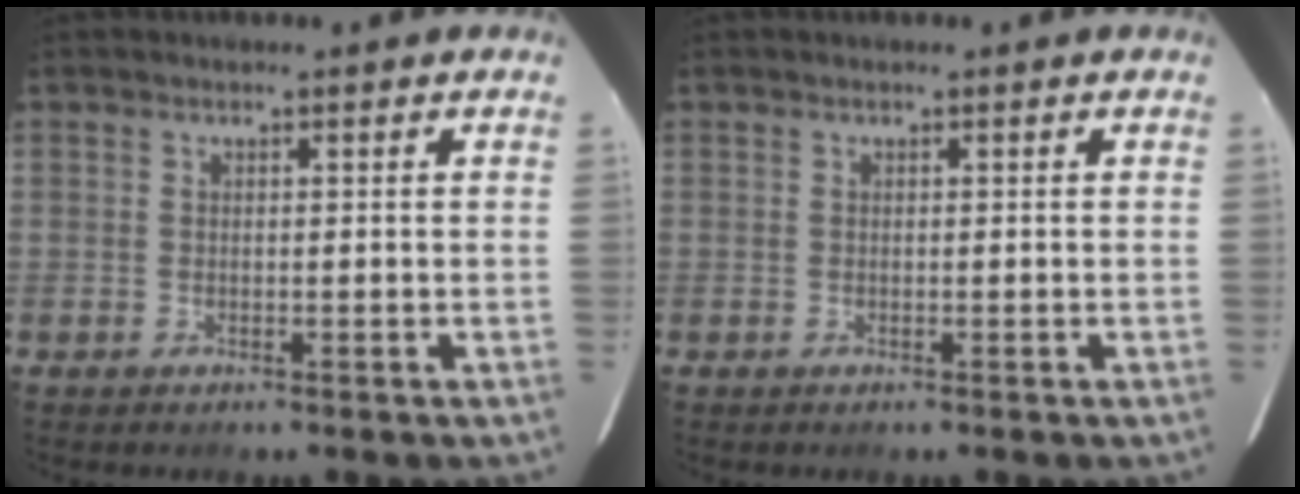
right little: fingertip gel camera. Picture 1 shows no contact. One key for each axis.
{"total": 0.0}